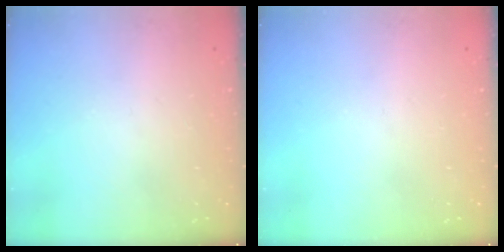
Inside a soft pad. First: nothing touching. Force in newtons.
{"total": 0.0}